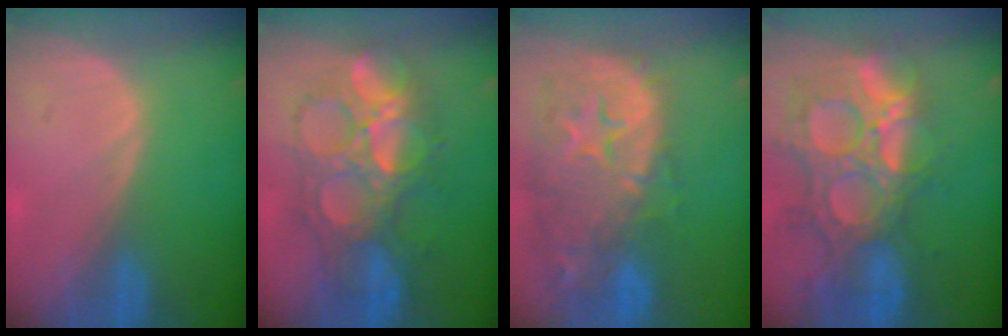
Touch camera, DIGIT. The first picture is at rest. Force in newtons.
{"total": 10.2, "press": 10.1, "slide": 0.7}
{"total": 14.7, "press": 11.8, "slide": 8.8}
{"total": 14.5, "press": 12.1, "slide": 7.9}